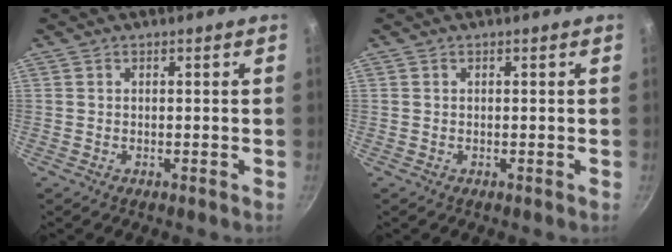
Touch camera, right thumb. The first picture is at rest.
{"total": 0.0}